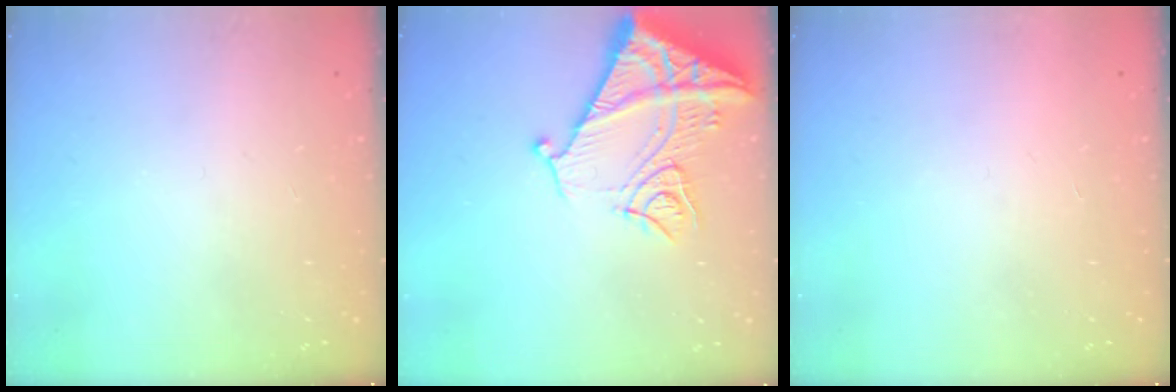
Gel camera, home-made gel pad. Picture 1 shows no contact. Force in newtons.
{"total": 15.1, "press": 15.1, "slide": 1.5}
{"total": 1.6, "press": 1.6, "slide": 0.1}